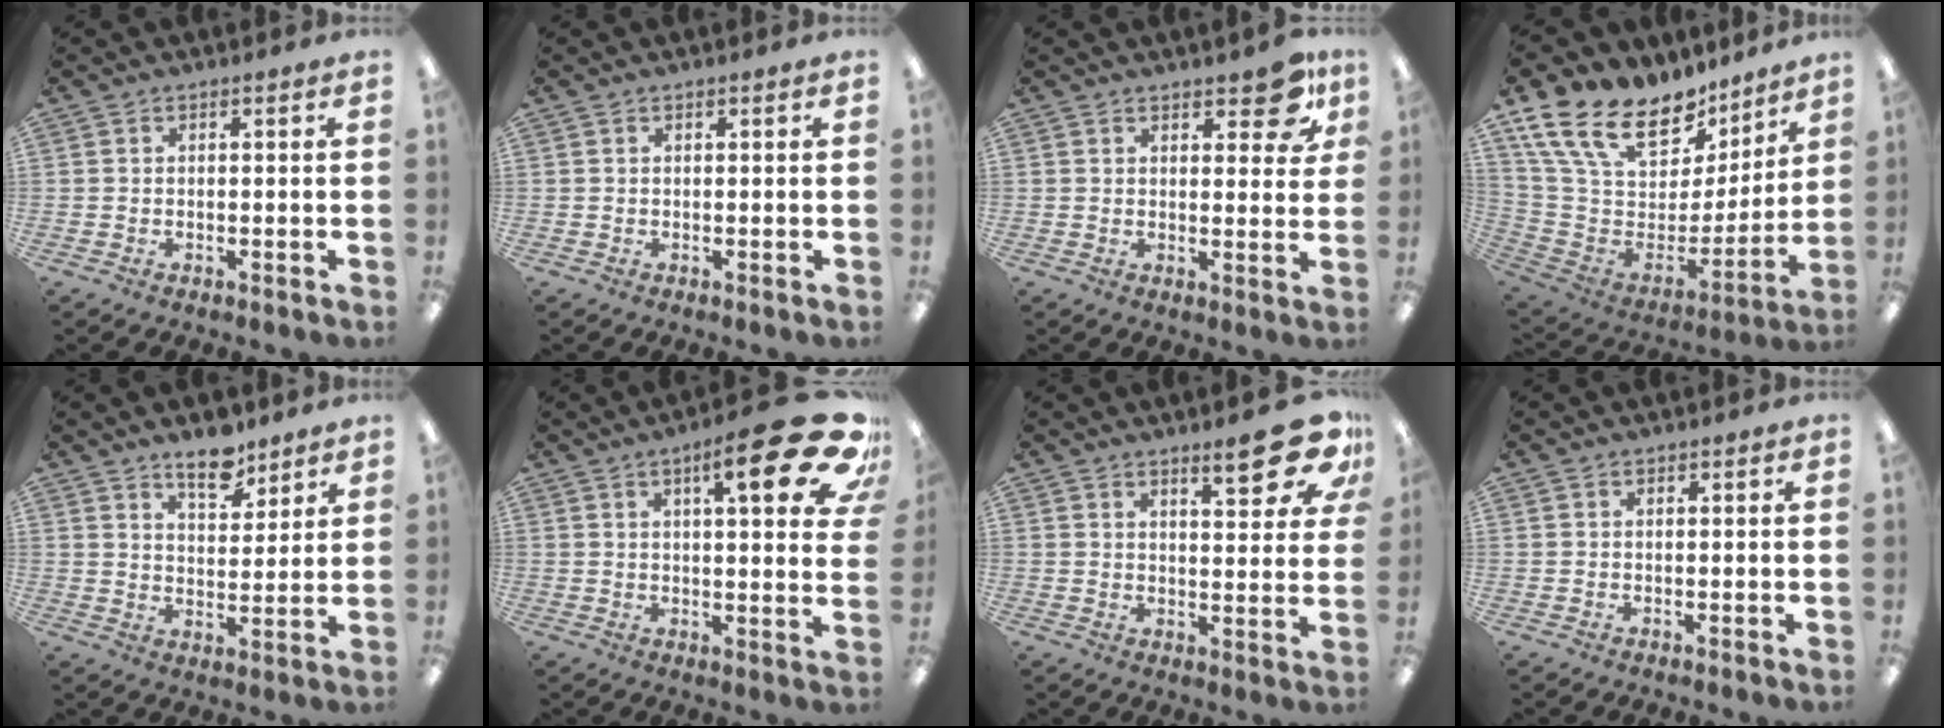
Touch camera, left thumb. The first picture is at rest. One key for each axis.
{"total": 0.0}
{"total": 8.3, "fx": 5.6, "fy": 3.4, "fz": 5.2, "tx": -0.055, "ty": -0.028, "tz": 0.092}
{"total": 20.4, "fx": 15.4, "fy": 9.9, "fz": 8.9, "tx": -0.178, "ty": -0.113, "tz": 0.288}
{"total": 8.7, "fx": 6.8, "fy": 3.8, "fz": 3.7, "tx": -0.036, "ty": -0.045, "tz": 0.117}
{"total": 19.4, "fx": 9.2, "fy": 5.3, "fz": 16.2, "tx": -0.216, "ty": -0.047, "tz": 0.131}
{"total": 13.7, "fx": 8.5, "fy": 4.1, "fz": 9.9, "tx": -0.118, "ty": -0.048, "tz": 0.131}
{"total": 0.0}